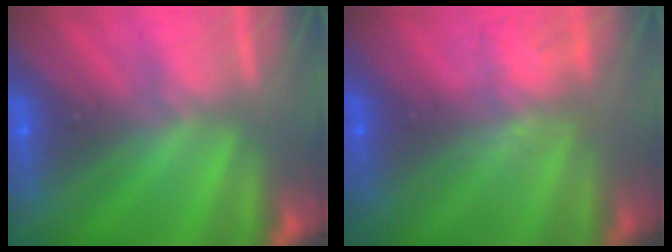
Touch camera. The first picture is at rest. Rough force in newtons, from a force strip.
{"total": 4.5}